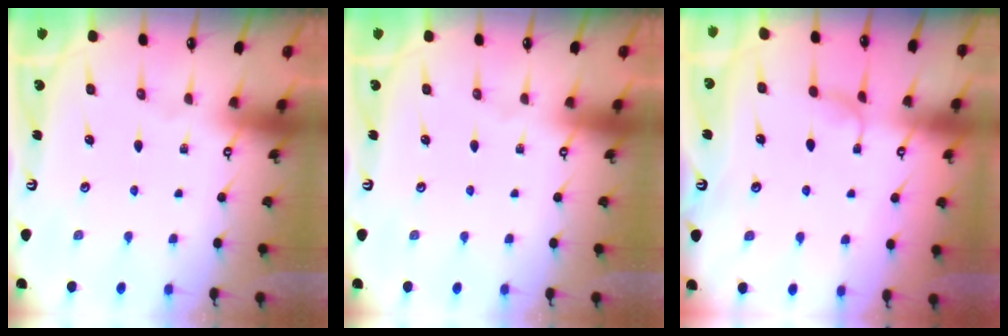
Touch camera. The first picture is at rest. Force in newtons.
{"total": 0.0}
{"total": 0.9, "press": 0.3, "slide": 0.8}